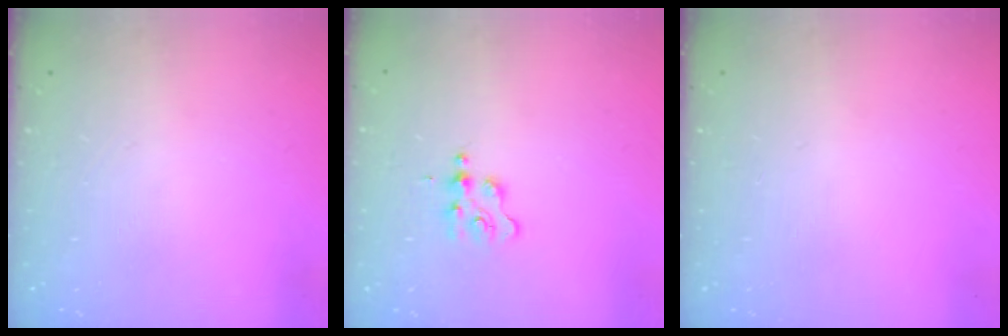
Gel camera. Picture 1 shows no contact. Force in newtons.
{"total": 1.8, "press": 1.7, "slide": 0.3}
{"total": 0.0}